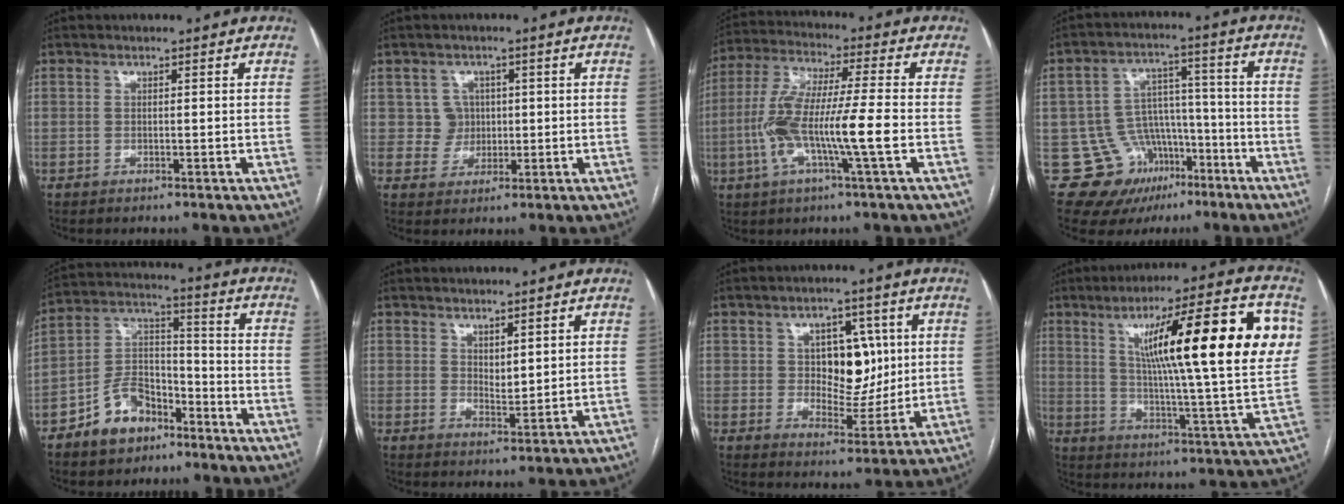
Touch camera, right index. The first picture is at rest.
{"total": 3.7, "force": [0.7, 3.7, 0.2], "torque": [0.005, 0.010, 0.013]}
{"total": 13.0, "force": [-2.9, 0.5, 12.6], "torque": [-0.258, 0.006, -0.060]}
{"total": 11.6, "force": [-6.0, 9.6, 2.4], "torque": [-0.033, 0.067, -0.077]}
{"total": 10.4, "force": [-6.5, 6.2, 5.2], "torque": [-0.105, 0.022, -0.114]}
{"total": 3.1, "force": [1.9, 1.1, 2.2], "torque": [-0.041, -0.012, 0.040]}
{"total": 9.5, "force": [2.1, 5.7, 7.3], "torque": [-0.106, 0.010, 0.042]}
{"total": 24.3, "force": [7.3, 1.7, 23.2], "torque": [-0.333, 0.011, 0.100]}